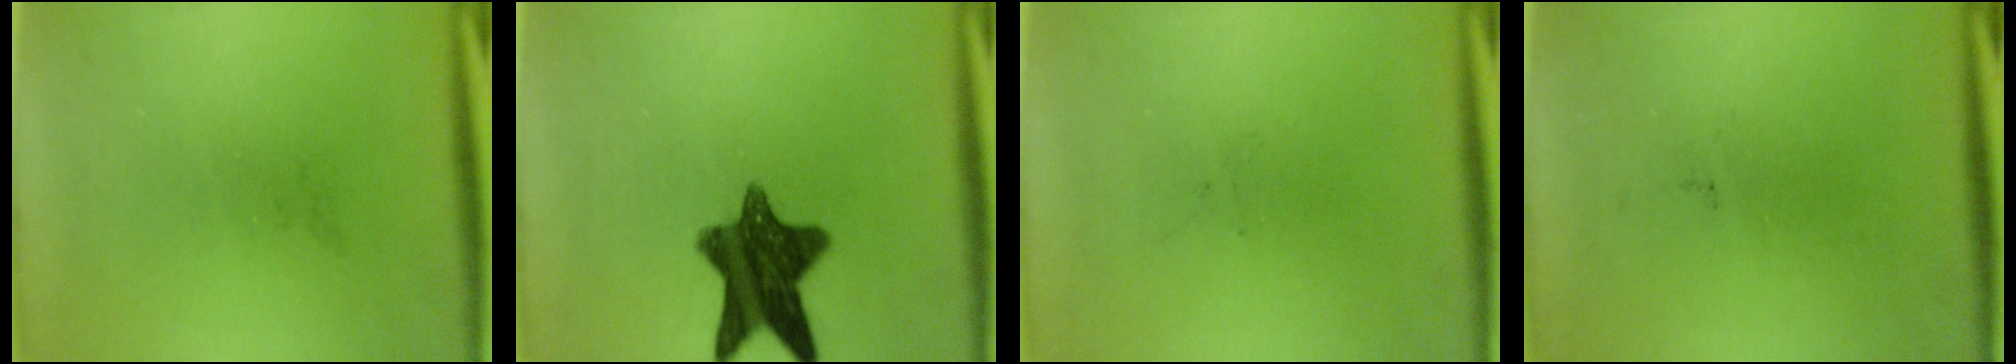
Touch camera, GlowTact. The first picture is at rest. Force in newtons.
{"total": 11.5}
{"total": 0.0}
{"total": 0.0}